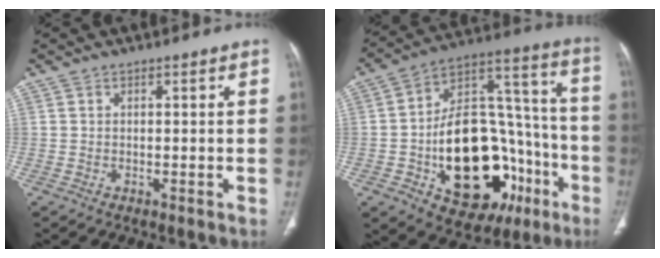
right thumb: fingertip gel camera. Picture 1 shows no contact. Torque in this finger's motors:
{"motor_torque": [3.47, 1.54, 2.10, -0.65, 0.59]}